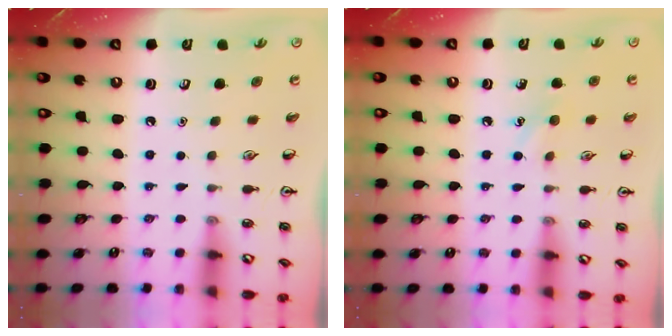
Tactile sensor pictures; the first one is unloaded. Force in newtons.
{"total": 6.6, "press": 6.3, "slide": 2.0}